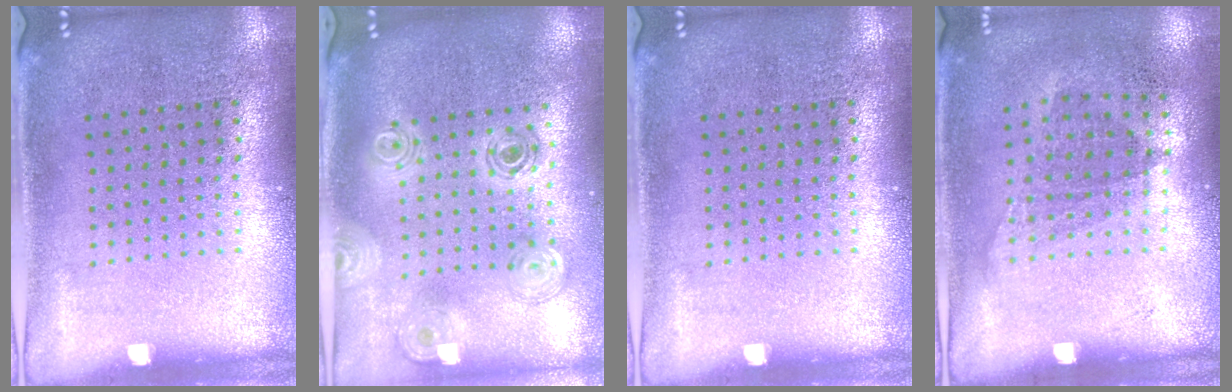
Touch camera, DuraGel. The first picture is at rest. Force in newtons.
{"total": 1.3, "press": 1.2, "slide": 0.5}
{"total": 0.0}
{"total": 1.1, "press": 0.8, "slide": 0.7}